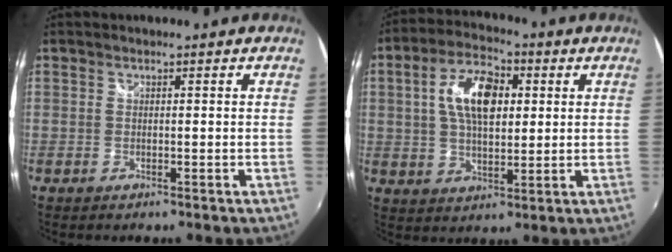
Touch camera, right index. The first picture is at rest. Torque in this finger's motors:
{"motor_torque": [0.36, 0.06, 0.48, 0.09]}